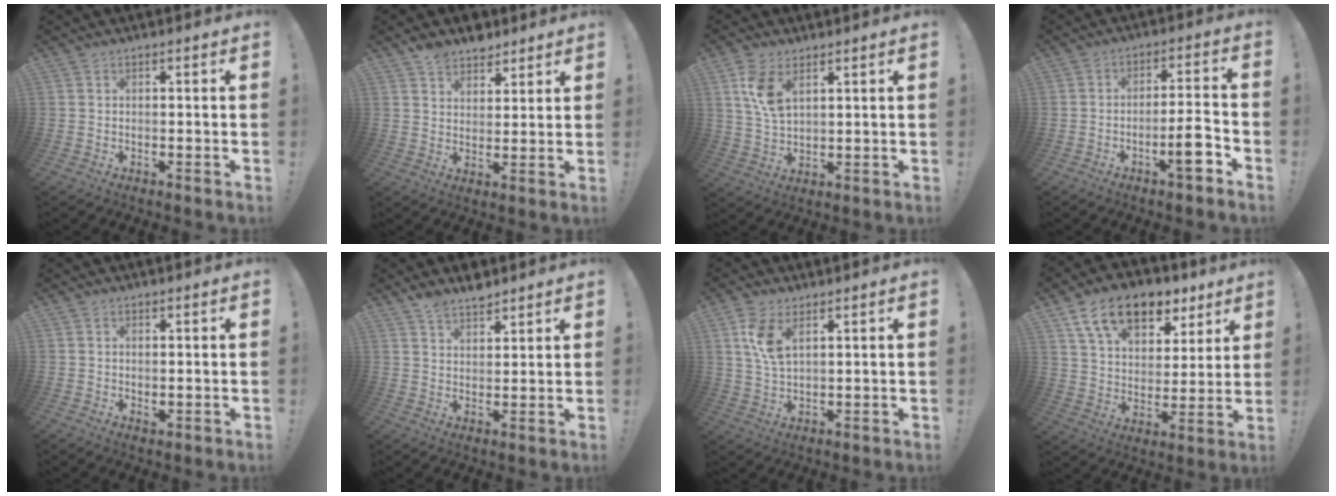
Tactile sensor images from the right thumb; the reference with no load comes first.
{"total": 7.2, "force": [5.7, 4.1, 1.3], "torque": [-0.011, -0.038, 0.107]}
{"total": 8.5, "force": [4.4, 4.4, 5.8], "torque": [-0.102, -0.016, 0.080]}
{"total": 9.1, "force": [-4.4, 1.7, 7.7], "torque": [-0.105, 0.019, -0.074]}
{"total": 1.2, "force": [0.4, 0.7, 0.9], "torque": [-0.005, -0.003, 0.007]}
{"total": 5.7, "force": [4.8, 2.2, 1.9], "torque": [-0.018, -0.030, 0.086]}
{"total": 7.8, "force": [4.0, 3.9, 5.4], "torque": [-0.103, -0.020, 0.069]}
{"total": 16.4, "force": [10.3, 9.6, 8.5], "torque": [-0.143, -0.056, 0.188]}